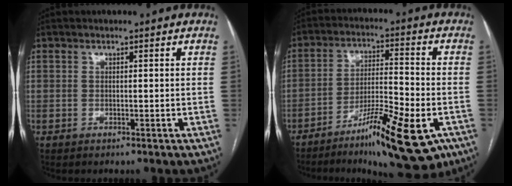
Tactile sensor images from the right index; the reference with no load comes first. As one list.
[{"total": 15.6, "force": [-8.8, 2.5, 12.6], "torque": [-0.174, -0.011, -0.135]}]